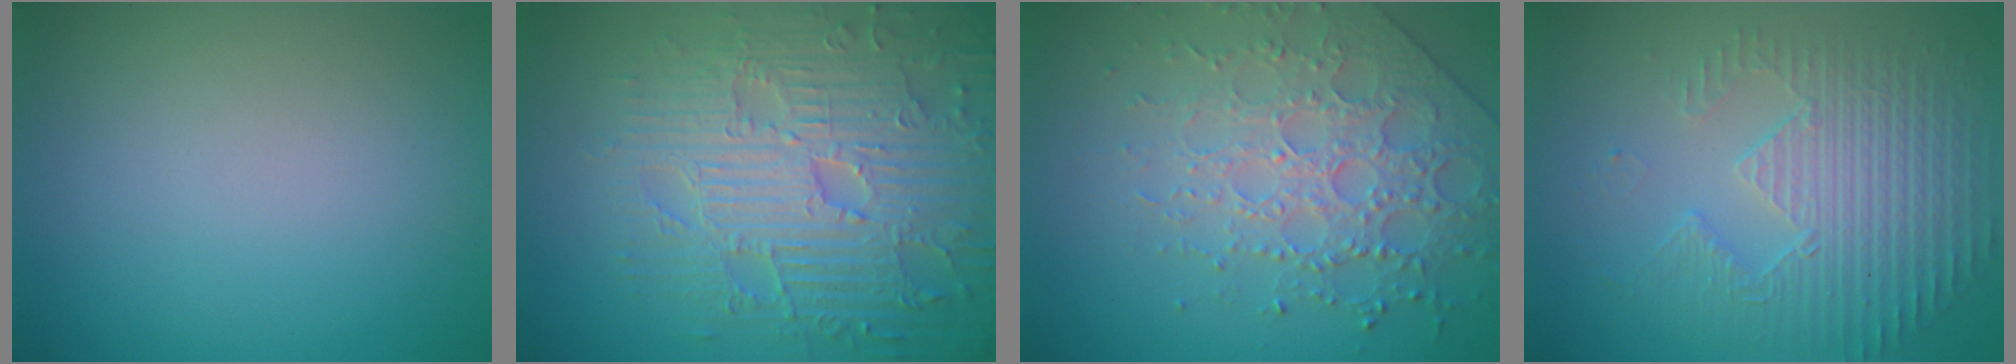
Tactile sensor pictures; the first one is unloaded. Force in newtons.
{"total": 8.7, "press": 6.4, "slide": 5.8}
{"total": 4.5, "press": 4.3, "slide": 1.2}
{"total": 4.2, "press": 3.6, "slide": 2.1}